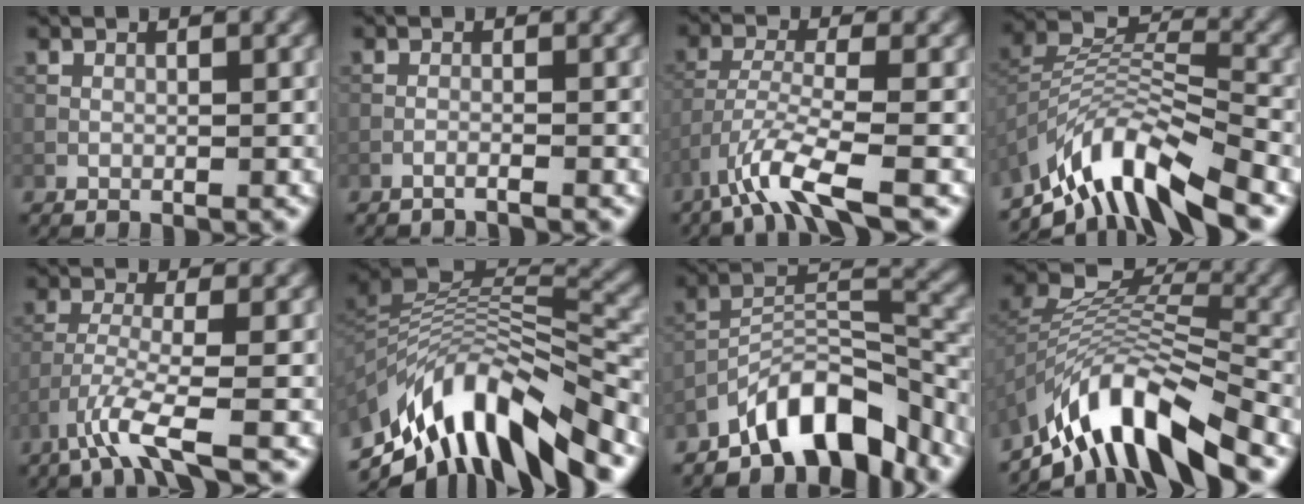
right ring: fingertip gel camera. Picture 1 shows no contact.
{"total": 1.1, "force": [-1.0, 0.1, 0.6], "torque": [-0.005, 0.003, -0.027]}
{"total": 5.2, "force": [-3.6, 0.7, 3.6], "torque": [-0.073, -0.008, -0.079]}
{"total": 8.9, "force": [-6.7, 3.0, 5.0], "torque": [-0.080, -0.003, -0.134]}
{"total": 4.5, "force": [-3.0, 0.5, 3.3], "torque": [-0.069, -0.009, -0.071]}
{"total": 12.3, "force": [-7.1, 4.8, 8.9], "torque": [-0.168, 0.021, -0.126]}
{"total": 8.4, "force": [-6.4, 2.8, 4.6], "torque": [-0.063, 0.008, -0.119]}
{"total": 9.4, "force": [-6.5, 3.7, 5.7], "torque": [-0.081, 0.006, -0.126]}